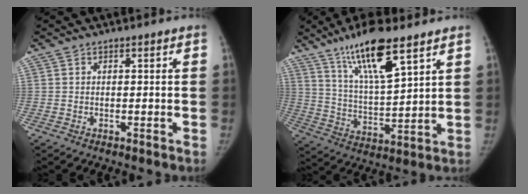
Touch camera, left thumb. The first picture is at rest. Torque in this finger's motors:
{"motor_torque": [0.49, 0.33, 1.36, -1.42, 0.17]}